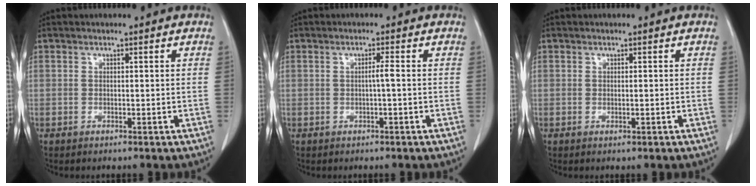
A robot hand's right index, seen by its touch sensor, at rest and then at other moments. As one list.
[{"total": 1.3, "force": [-0.2, -0.3, 1.2], "torque": [-0.021, 0.001, -0.004]}, {"total": 0.7, "force": [-0.2, 0.0, 0.6], "torque": [-0.012, -0.003, -0.001]}]